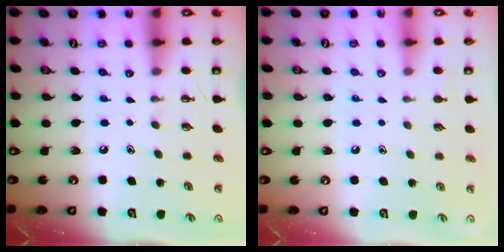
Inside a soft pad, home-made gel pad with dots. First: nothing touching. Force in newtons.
{"total": 3.4, "press": 3.3, "slide": 0.3}